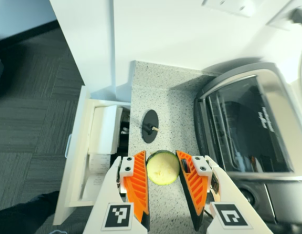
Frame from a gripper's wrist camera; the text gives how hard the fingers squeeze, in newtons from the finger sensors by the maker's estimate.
{"total": 10.0, "left": 10.0, "right": 9.9}